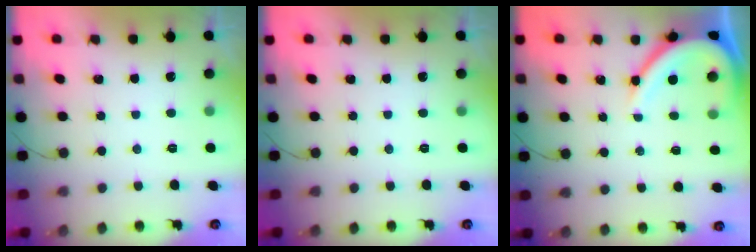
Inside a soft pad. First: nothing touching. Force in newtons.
{"total": 0.0}
{"total": 10.1, "press": 10.1, "slide": 1.1}